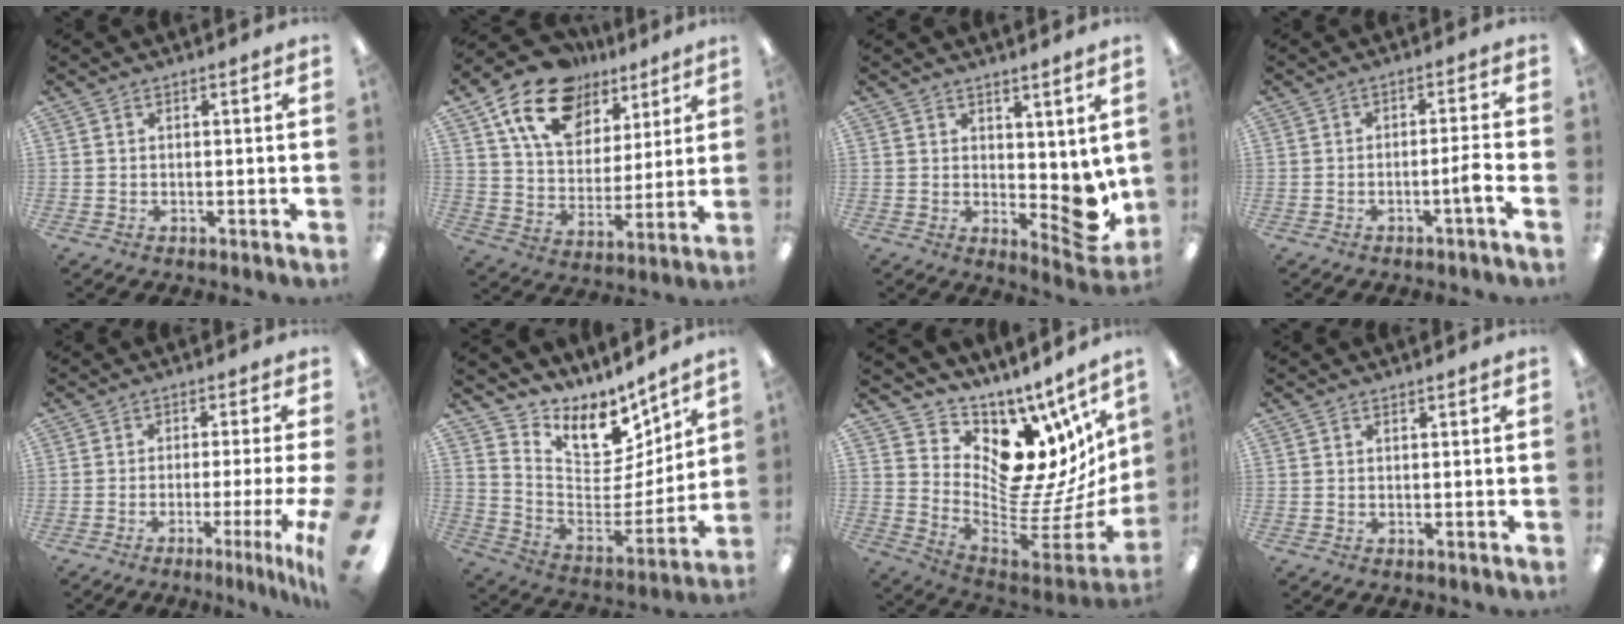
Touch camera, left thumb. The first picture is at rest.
{"total": 16.7, "force": [10.3, 10.7, 7.6], "torque": [-0.136, -0.050, 0.192]}
{"total": 6.8, "force": [0.5, 4.3, 5.2], "torque": [-0.039, -0.031, 0.019]}
{"total": 3.5, "force": [-2.0, -0.4, 2.9], "torque": [-0.044, -0.006, -0.035]}
{"total": 5.5, "force": [-2.1, -0.6, 5.0], "torque": [-0.080, -0.015, -0.030]}
{"total": 11.2, "force": [8.8, 6.2, 3.1], "torque": [-0.046, -0.102, 0.162]}
{"total": 10.9, "force": [4.6, 7.8, 6.1], "torque": [-0.055, -0.100, 0.085]}
{"total": 0.0}